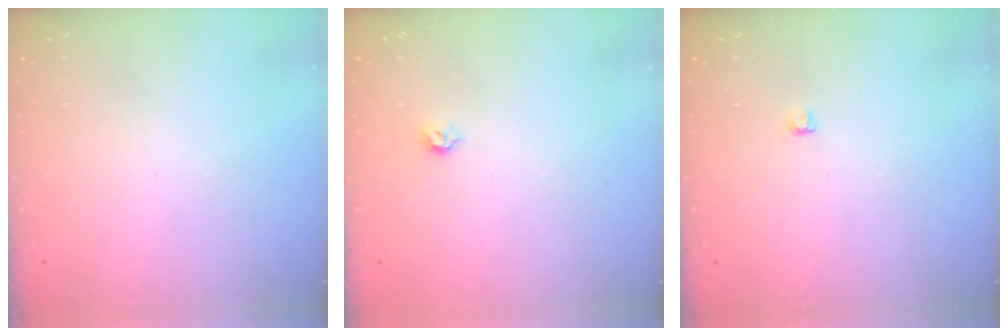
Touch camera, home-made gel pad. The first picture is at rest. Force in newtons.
{"total": 3.1, "press": 3.0, "slide": 0.8}
{"total": 2.8, "press": 2.7, "slide": 0.3}